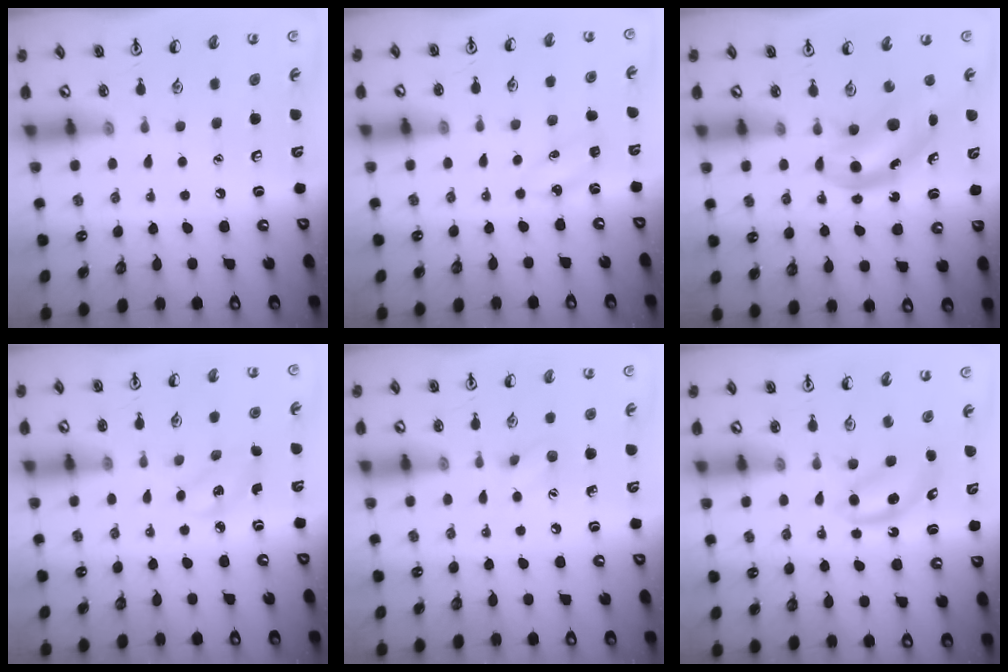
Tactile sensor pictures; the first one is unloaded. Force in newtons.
{"total": 5.0, "press": 4.8, "slide": 1.6}
{"total": 5.9, "press": 5.9, "slide": 0.8}
{"total": 2.7, "press": 2.6, "slide": 0.9}
{"total": 5.0, "press": 4.8, "slide": 1.4}
{"total": 4.2, "press": 4.2, "slide": 0.8}